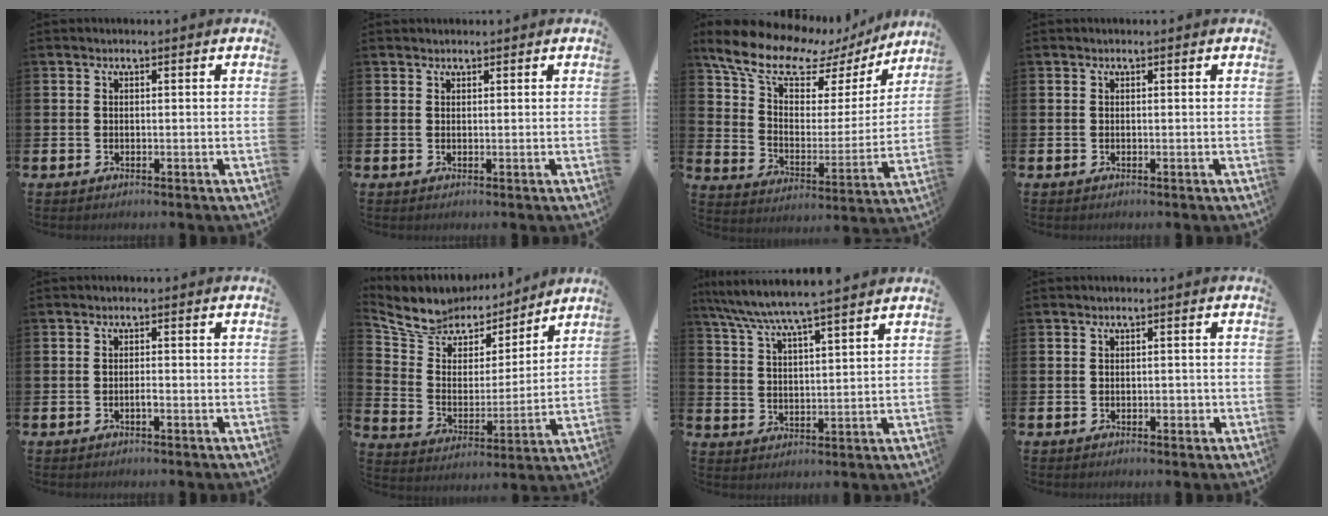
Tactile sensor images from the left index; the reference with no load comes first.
{"total": 0.7, "force": [0.7, 0.2, -0.1], "torque": [0.018, -0.005, 0.009]}
{"total": 12.8, "force": [10.3, 5.0, 5.6], "torque": [-0.147, -0.055, 0.179]}
{"total": 0.0}
{"total": 0.9, "force": [-0.4, 0.2, 0.8], "torque": [-0.024, 0.000, -0.005]}
{"total": 7.8, "force": [7.0, 3.5, 0.2], "torque": [-0.055, -0.057, 0.123]}
{"total": 7.0, "force": [6.6, -0.2, 2.4], "torque": [-0.075, -0.033, 0.116]}
{"total": 1.1, "force": [-0.4, 0.6, 0.9], "torque": [-0.015, 0.001, -0.008]}